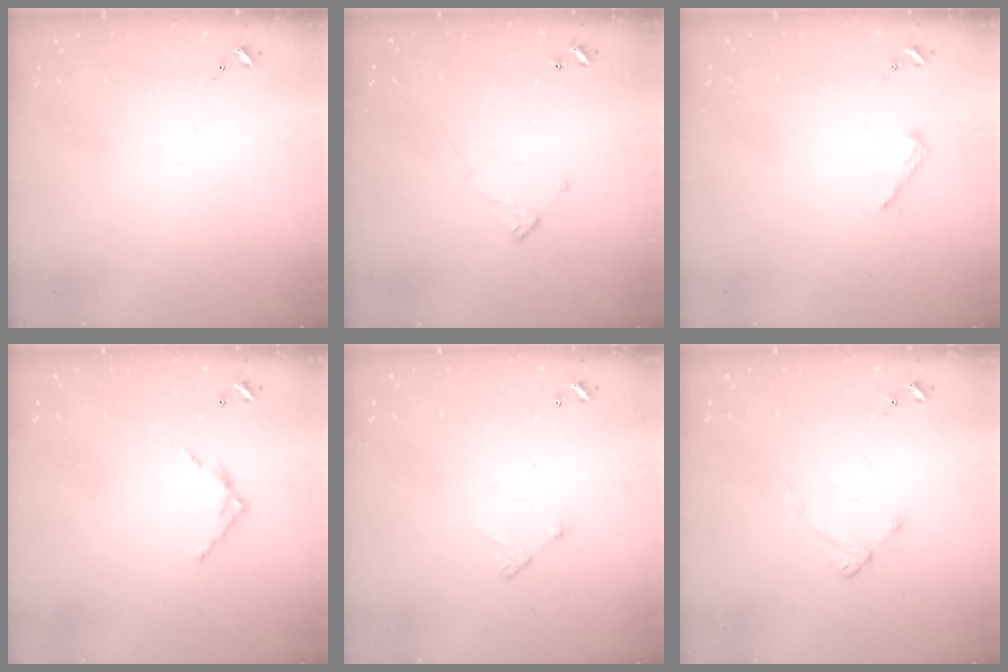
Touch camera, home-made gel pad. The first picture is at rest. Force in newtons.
{"total": 6.5, "press": 6.5, "slide": 0.2}
{"total": 2.6, "press": 2.6, "slide": 0.3}
{"total": 6.7, "press": 6.7, "slide": 0.4}
{"total": 4.0, "press": 4.0, "slide": 0.3}
{"total": 2.5, "press": 2.5, "slide": 0.3}